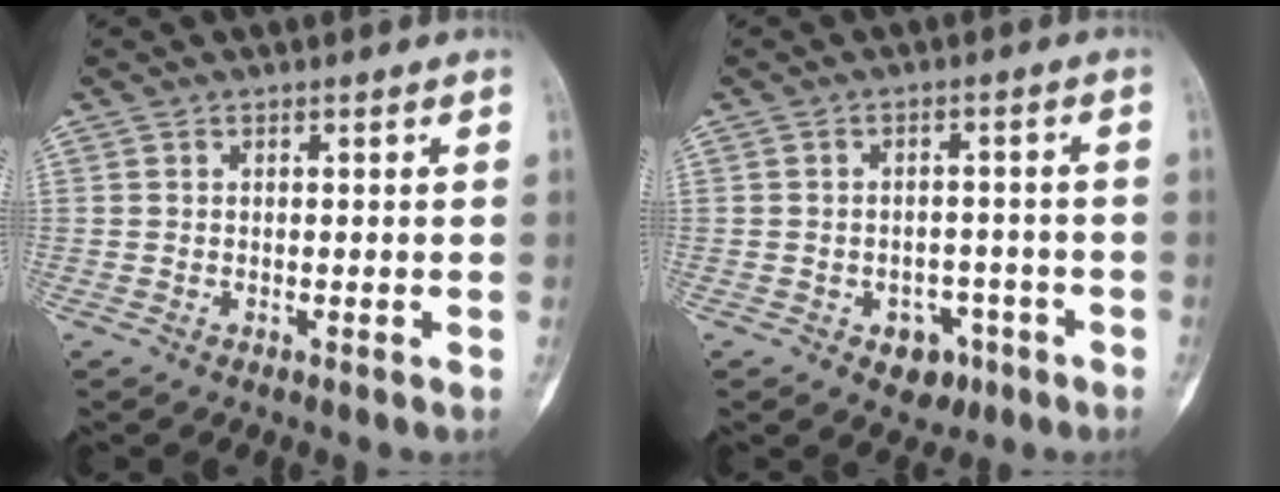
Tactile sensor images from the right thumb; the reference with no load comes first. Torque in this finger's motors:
{"motor_torque": [0.84, 0.36, 0.26, -0.13, 0.06]}